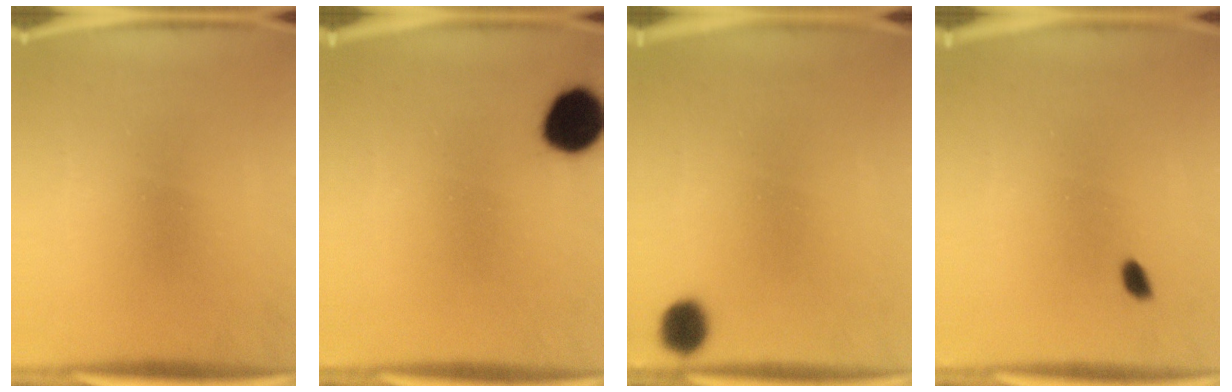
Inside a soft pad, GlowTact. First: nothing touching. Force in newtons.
{"total": 10.3}
{"total": 4.0}
{"total": 1.4}